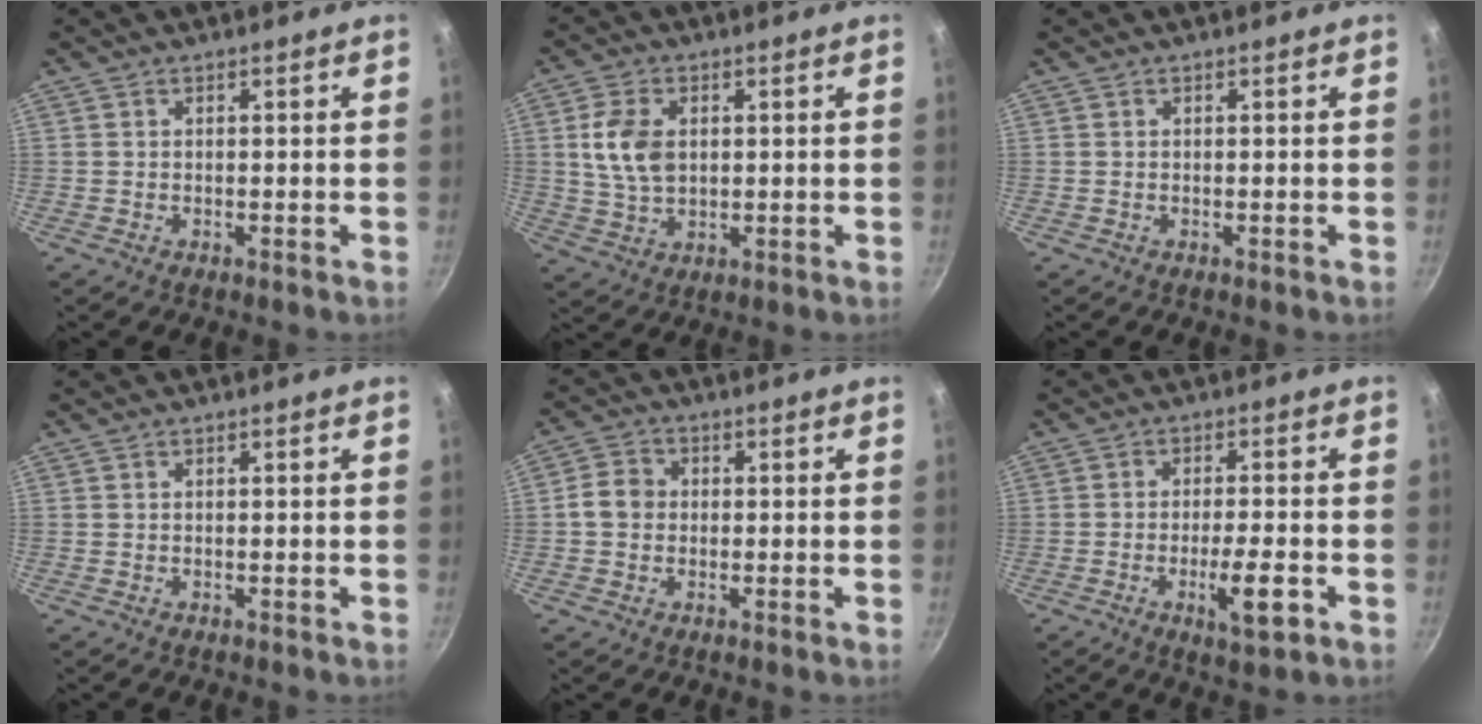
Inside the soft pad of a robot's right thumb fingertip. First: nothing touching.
{"total": 8.5, "force": [1.5, 5.6, 6.2], "torque": [-0.109, -0.006, 0.030]}
{"total": 0.0}
{"total": 0.0}
{"total": 4.5, "force": [-0.1, 3.9, 2.3], "torque": [-0.027, 0.009, -0.014]}
{"total": 7.2, "force": [-2.6, 1.7, 6.4], "torque": [-0.101, 0.008, -0.040]}